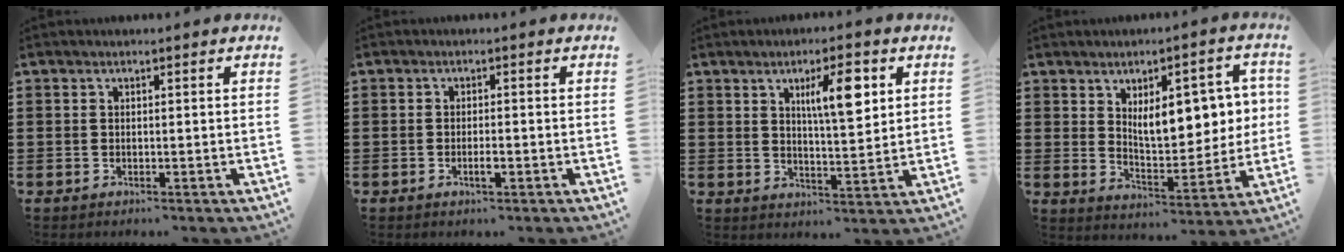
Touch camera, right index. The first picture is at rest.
{"total": 1.8, "force": [-0.6, 0.3, 1.6], "torque": [-0.031, -0.002, -0.010]}
{"total": 7.5, "force": [3.1, 2.1, 6.5], "torque": [-0.108, 0.001, 0.045]}
{"total": 9.7, "force": [3.1, 4.7, 7.9], "torque": [-0.119, -0.003, 0.047]}